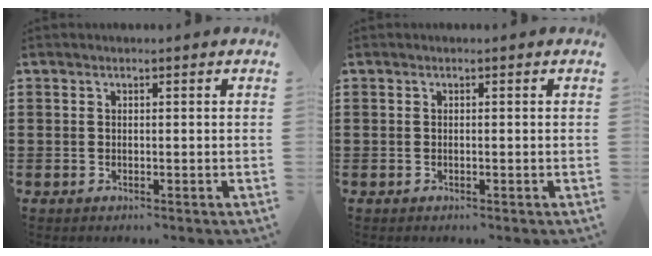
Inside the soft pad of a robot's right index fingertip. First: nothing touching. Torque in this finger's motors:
{"motor_torque": [-0.02, 0.00, 0.00, -0.01]}